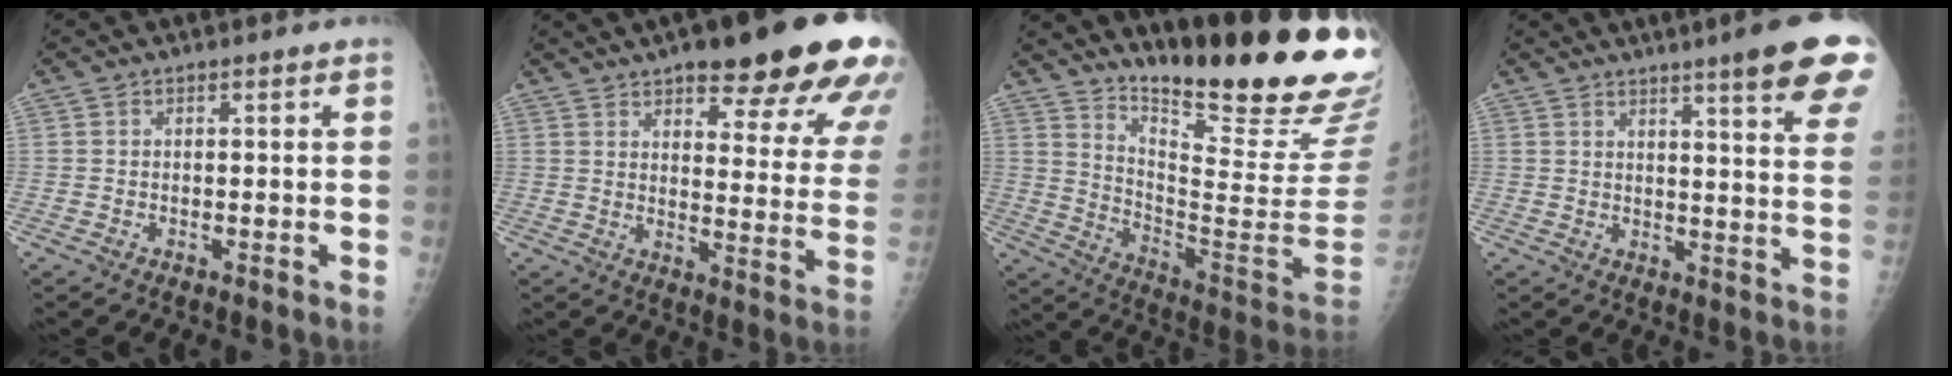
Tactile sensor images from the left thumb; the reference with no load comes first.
{"total": 25.2, "force": [16.6, 6.8, 17.7], "torque": [-0.187, -0.055, 0.203]}
{"total": 28.3, "force": [21.6, 4.6, 17.8], "torque": [-0.245, -0.164, 0.308]}
{"total": 15.9, "force": [10.4, 1.4, 12.0], "torque": [-0.129, -0.042, 0.117]}